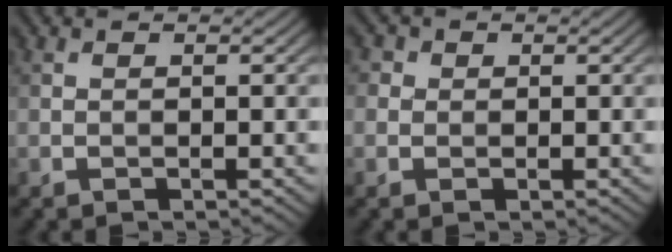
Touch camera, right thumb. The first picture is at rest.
{"total": 1.7, "force": [0.3, 1.6, 0.4], "torque": [-0.014, 0.003, -0.001]}